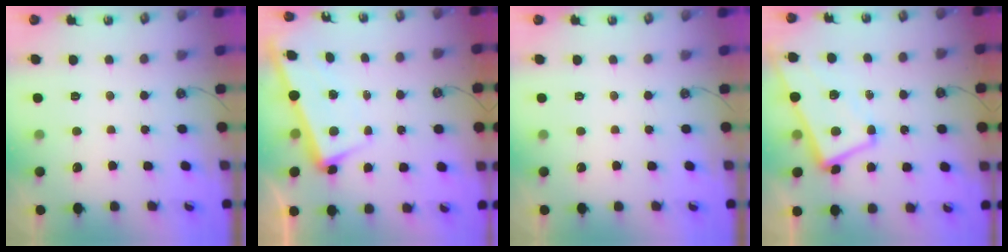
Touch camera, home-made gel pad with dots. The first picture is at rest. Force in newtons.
{"total": 3.0, "press": 2.8, "slide": 0.9}
{"total": 0.0}
{"total": 1.5, "press": 1.2, "slide": 0.8}